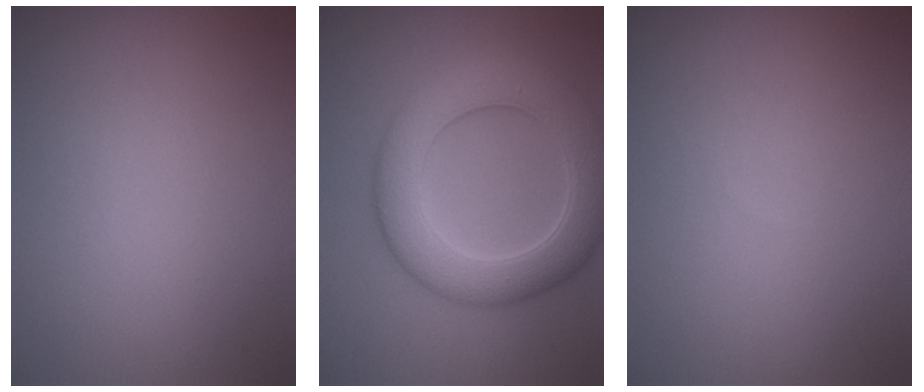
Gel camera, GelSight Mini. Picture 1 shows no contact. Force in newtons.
{"total": 7.6, "press": 7.6, "slide": 0.2}
{"total": 0.0}